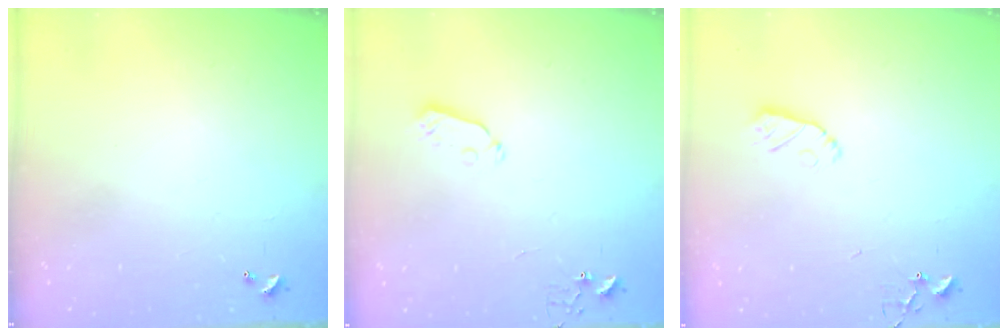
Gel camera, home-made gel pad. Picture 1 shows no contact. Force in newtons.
{"total": 3.9, "press": 3.8, "slide": 0.6}
{"total": 5.0, "press": 5.0, "slide": 0.5}